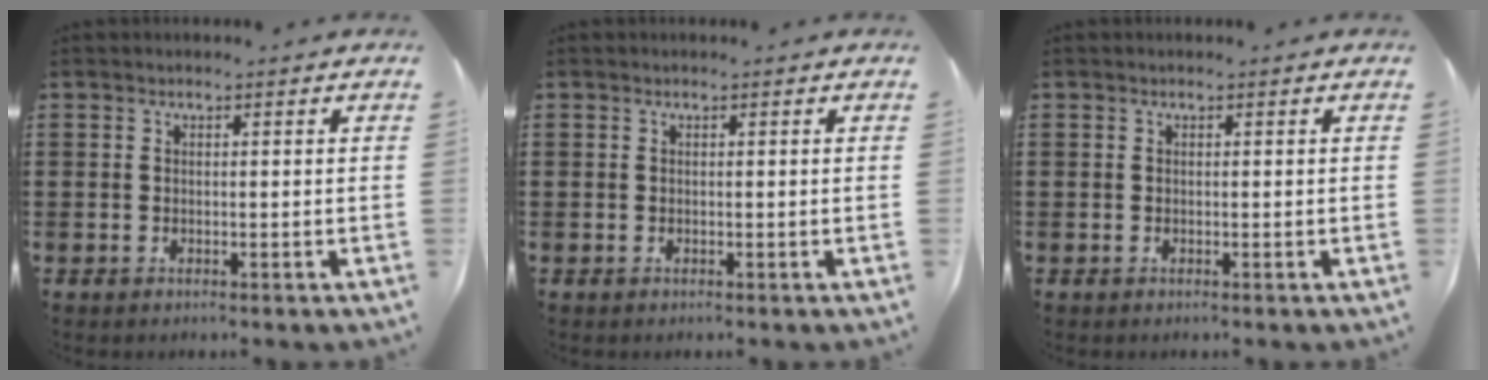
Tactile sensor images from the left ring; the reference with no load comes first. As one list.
[{"total": 0.0}, {"total": 0.0}]